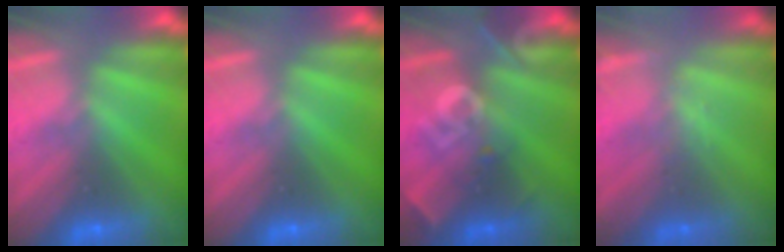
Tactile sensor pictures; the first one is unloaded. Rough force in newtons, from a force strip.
{"total": 0.0}
{"total": 2.5}
{"total": 1.9}